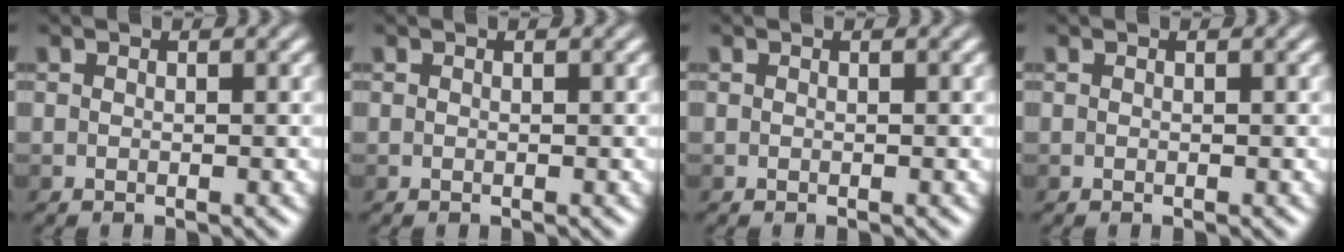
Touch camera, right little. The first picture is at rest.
{"total": 0.0}
{"total": 0.0}
{"total": 0.0}